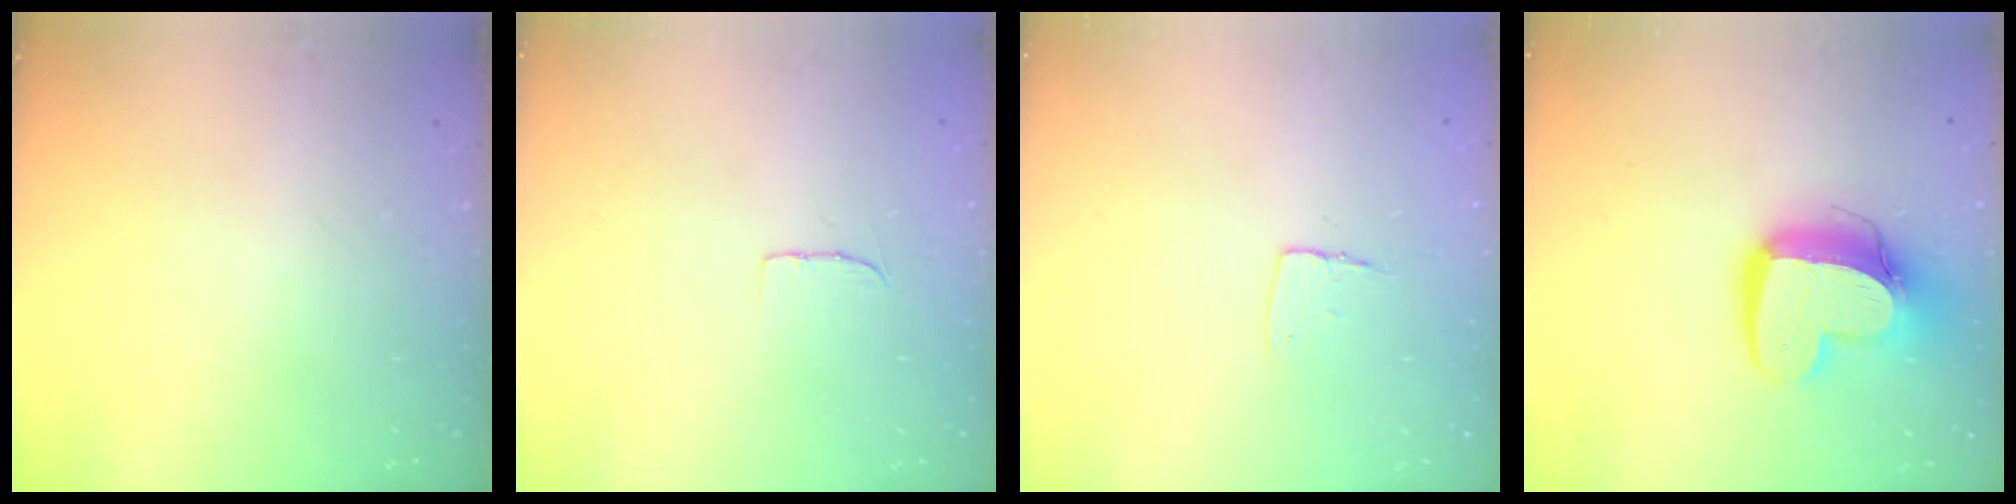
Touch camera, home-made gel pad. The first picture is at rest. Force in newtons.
{"total": 4.4, "press": 4.3, "slide": 0.4}
{"total": 5.0, "press": 5.0, "slide": 0.3}
{"total": 15.2, "press": 15.2, "slide": 1.4}